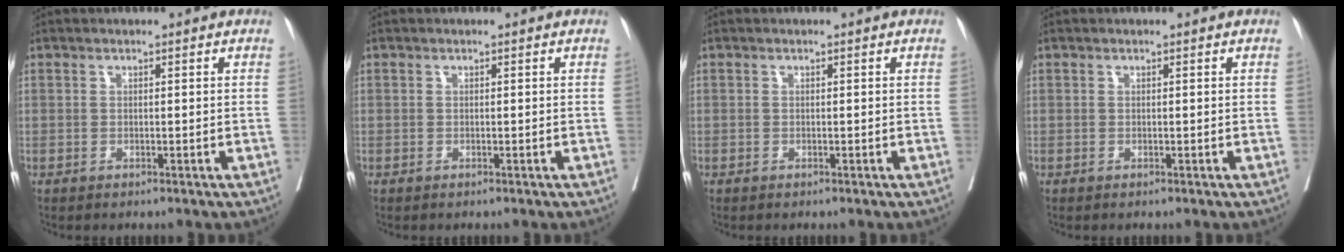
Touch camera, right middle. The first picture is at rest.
{"total": 0.0}
{"total": 0.0}
{"total": 0.0}